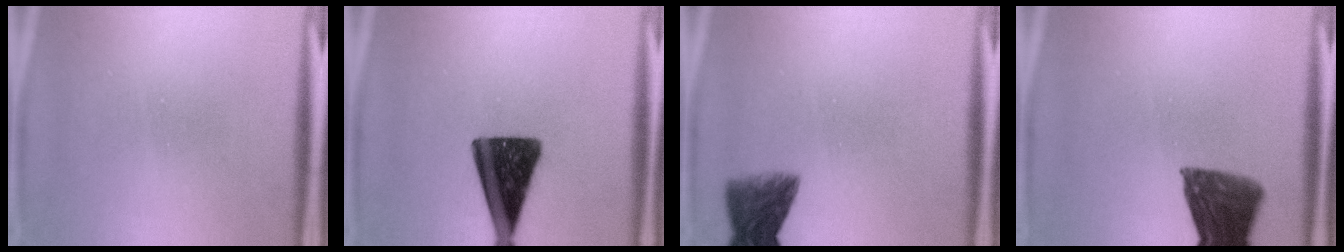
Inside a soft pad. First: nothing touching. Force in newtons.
{"total": 13.8}
{"total": 5.6}
{"total": 10.7}